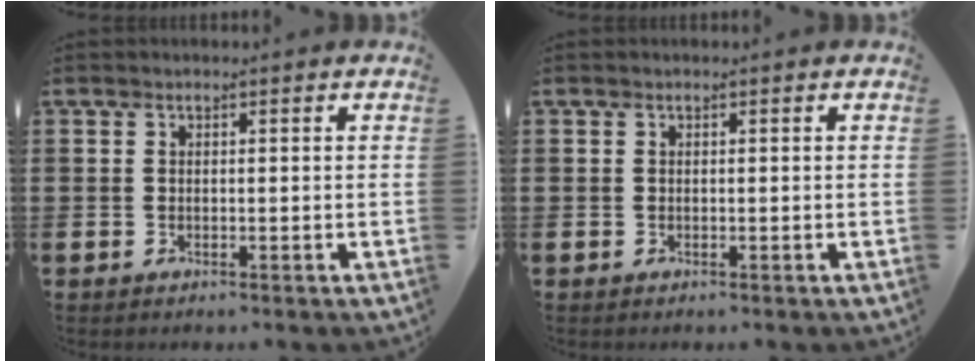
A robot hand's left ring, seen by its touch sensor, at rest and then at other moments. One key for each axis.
{"total": 0.0}